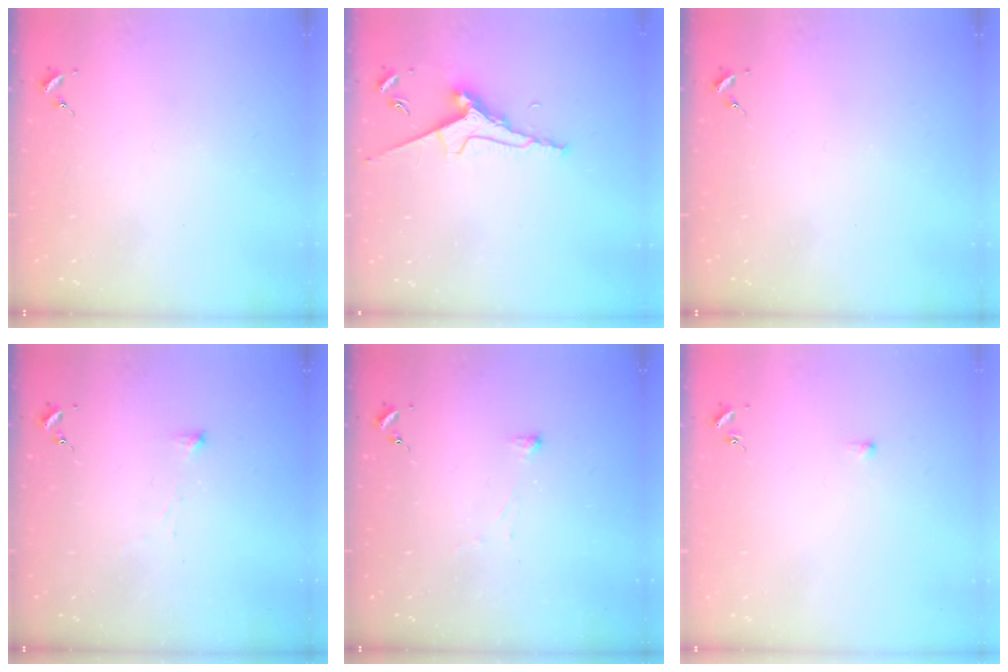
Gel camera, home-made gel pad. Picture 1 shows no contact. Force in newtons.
{"total": 8.9, "press": 8.8, "slide": 1.0}
{"total": 0.0}
{"total": 3.3, "press": 3.3, "slide": 0.3}
{"total": 2.9, "press": 2.8, "slide": 0.4}
{"total": 2.7, "press": 2.7, "slide": 0.6}